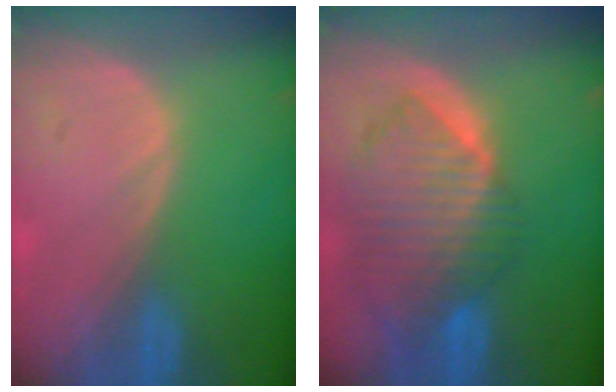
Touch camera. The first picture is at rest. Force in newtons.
{"total": 10.3, "press": 9.0, "slide": 5.1}